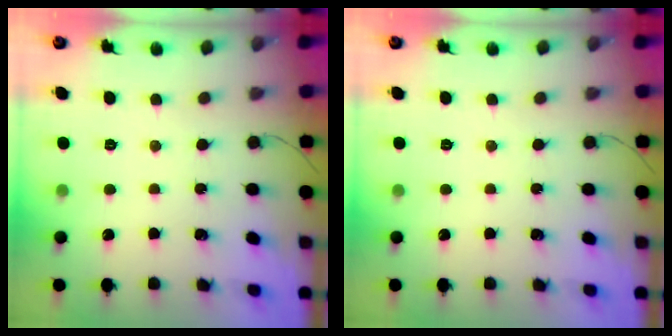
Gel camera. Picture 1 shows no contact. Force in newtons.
{"total": 0.0}